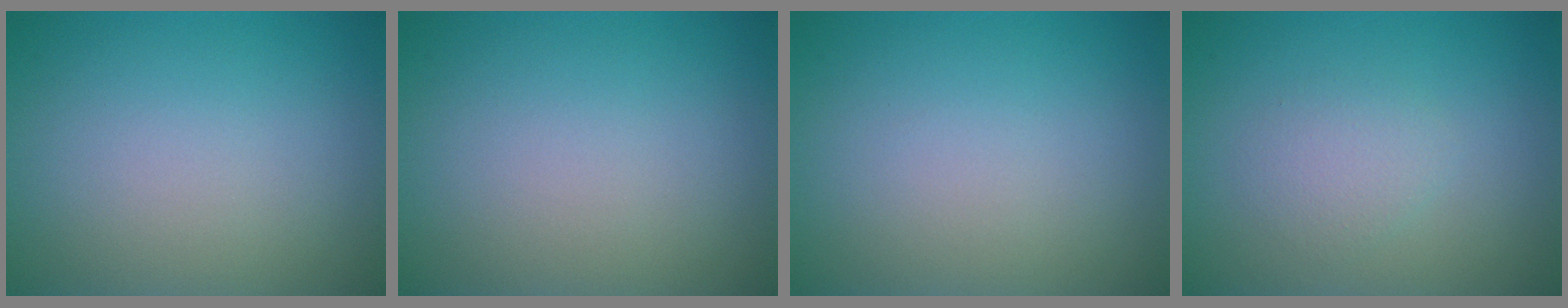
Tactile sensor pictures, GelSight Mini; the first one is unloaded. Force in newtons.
{"total": 0.0}
{"total": 0.0}
{"total": 1.7, "press": 1.7, "slide": 0.0}